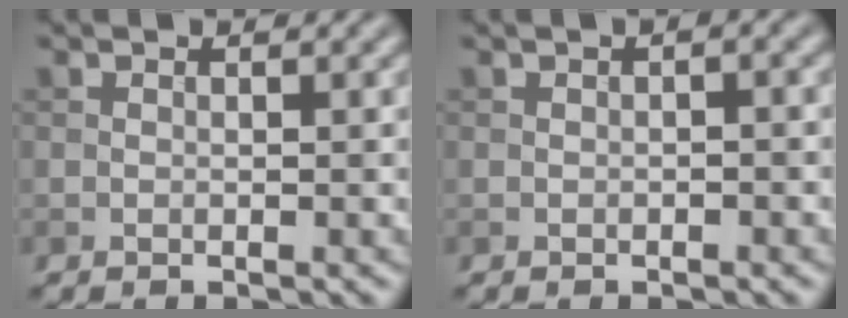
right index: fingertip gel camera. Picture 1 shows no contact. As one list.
[{"total": 1.1, "force": [-0.1, 0.3, 1.1], "torque": [-0.017, 0.002, -0.002]}]